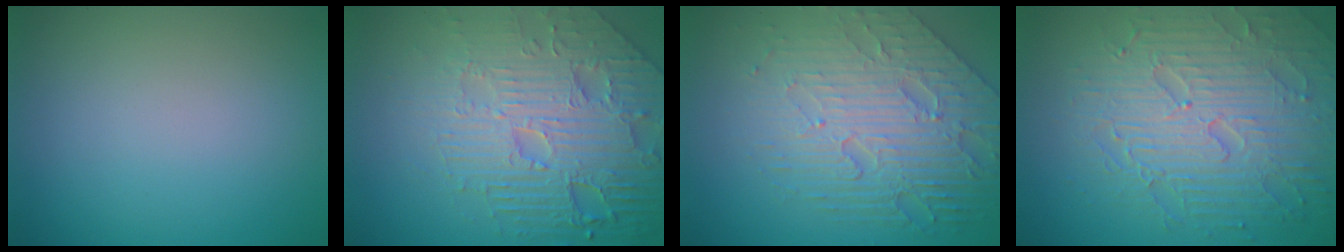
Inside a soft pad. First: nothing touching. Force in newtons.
{"total": 8.7, "press": 6.2, "slide": 6.1}
{"total": 8.3, "press": 5.7, "slide": 6.1}
{"total": 8.4, "press": 6.1, "slide": 5.8}